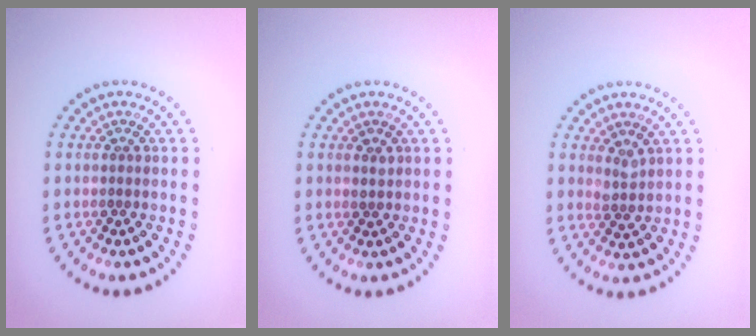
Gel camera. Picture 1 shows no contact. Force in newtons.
{"total": 0.9, "press": 0.8, "slide": 0.1}
{"total": 1.4, "press": 1.1, "slide": 0.8}